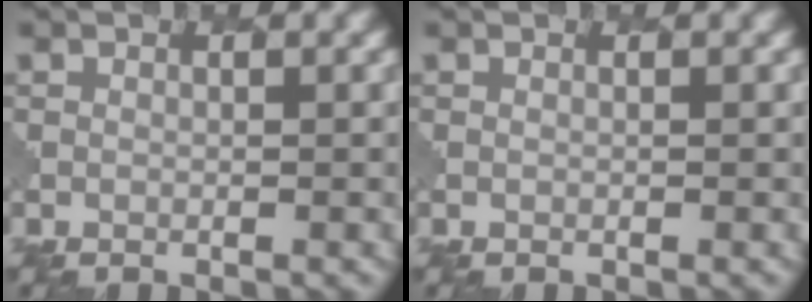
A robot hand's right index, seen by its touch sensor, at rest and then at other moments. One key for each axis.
{"total": 0.0}